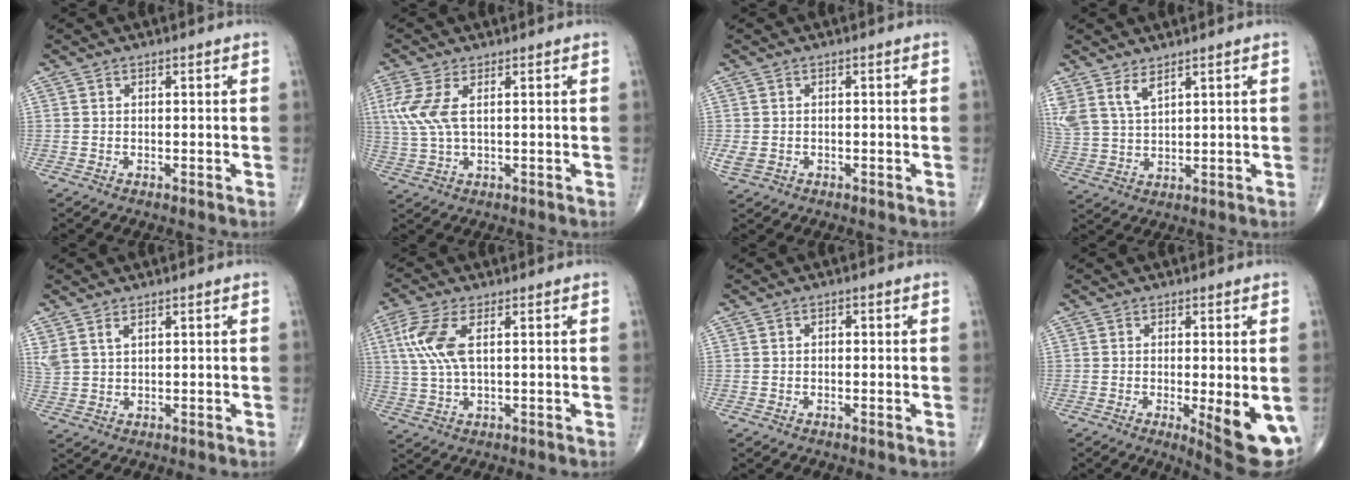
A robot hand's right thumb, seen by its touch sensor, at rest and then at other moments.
{"total": 6.8, "force": [1.8, 2.8, 5.9], "torque": [-0.161, 0.002, 0.044]}
{"total": 2.3, "force": [-0.5, 1.8, 1.3], "torque": [-0.035, 0.001, -0.004]}
{"total": 6.4, "force": [4.4, 2.5, 4.0], "torque": [-0.083, -0.018, 0.100]}
{"total": 3.6, "force": [2.2, 1.7, 2.2], "torque": [-0.051, -0.002, 0.057]}
{"total": 8.5, "force": [2.4, 3.4, 7.4], "torque": [-0.187, 0.002, 0.050]}
{"total": 0.9, "force": [0.0, 0.7, 0.6], "torque": [0.002, 0.003, -0.002]}
{"total": 10.9, "force": [-2.8, 2.7, 10.2], "torque": [-0.129, -0.024, -0.032]}